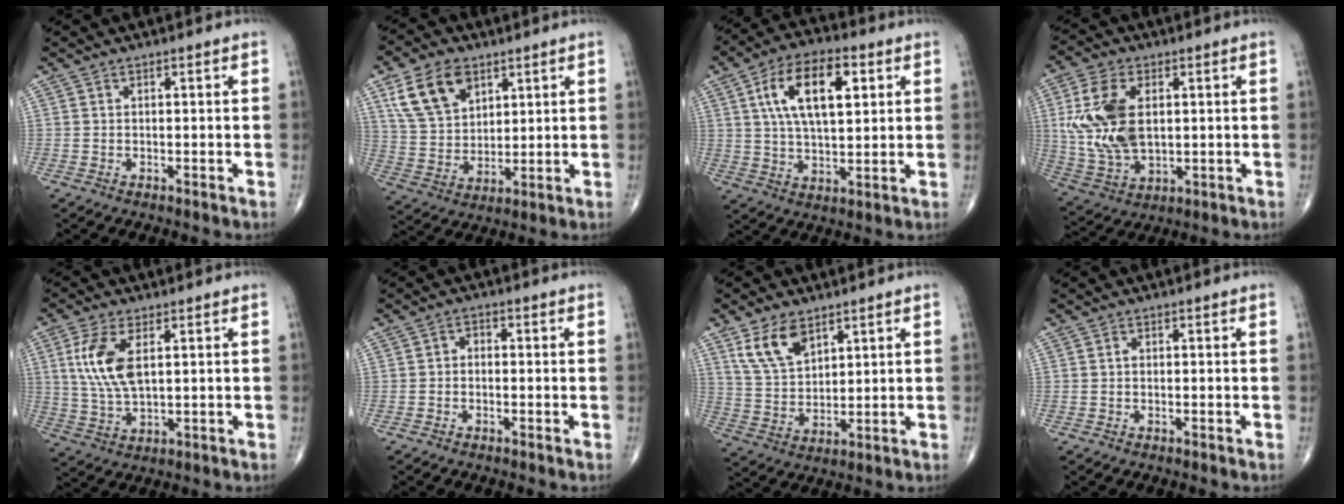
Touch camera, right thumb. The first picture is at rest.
{"total": 12.4, "force": [6.2, 8.0, 7.1], "torque": [-0.112, -0.020, 0.127]}
{"total": 14.9, "force": [4.6, 7.1, 12.2], "torque": [-0.204, 0.001, 0.081]}
{"total": 14.9, "force": [2.2, 8.7, 11.8], "torque": [-0.239, -0.006, 0.050]}
{"total": 10.1, "force": [2.7, 4.8, 8.5], "torque": [-0.183, -0.007, 0.057]}
{"total": 1.8, "force": [-0.4, 1.3, 1.1], "torque": [-0.007, 0.011, -0.015]}
{"total": 9.0, "force": [5.2, 5.0, 5.4], "torque": [-0.089, -0.024, 0.110]}
{"total": 0.7, "force": [0.0, 0.5, 0.5], "torque": [-0.007, 0.002, -0.001]}